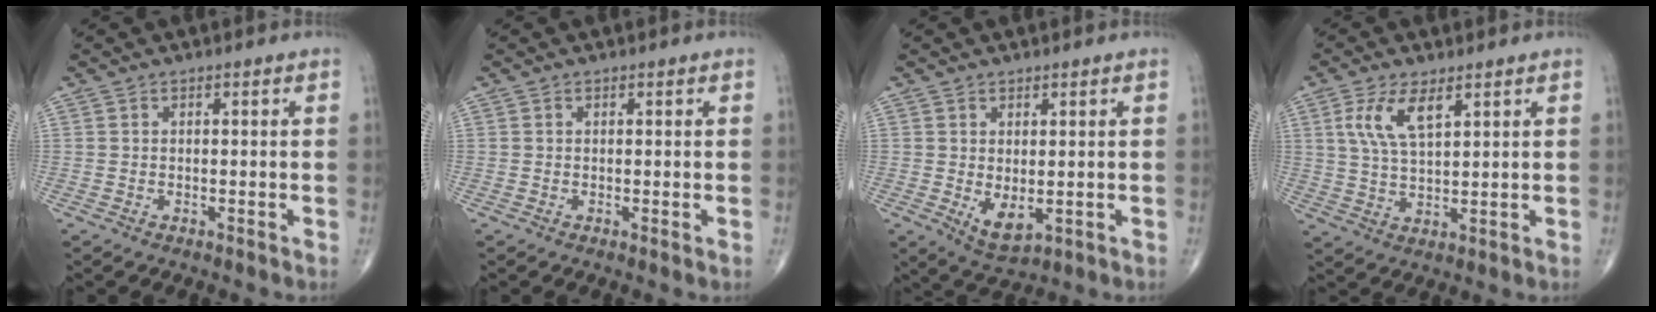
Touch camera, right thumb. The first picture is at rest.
{"total": 0.0}
{"total": 4.8, "force": [-0.3, 2.3, 4.1], "torque": [-0.063, -0.013, 0.009]}
{"total": 7.4, "force": [3.4, 2.9, 5.9], "torque": [-0.117, -0.011, 0.073]}